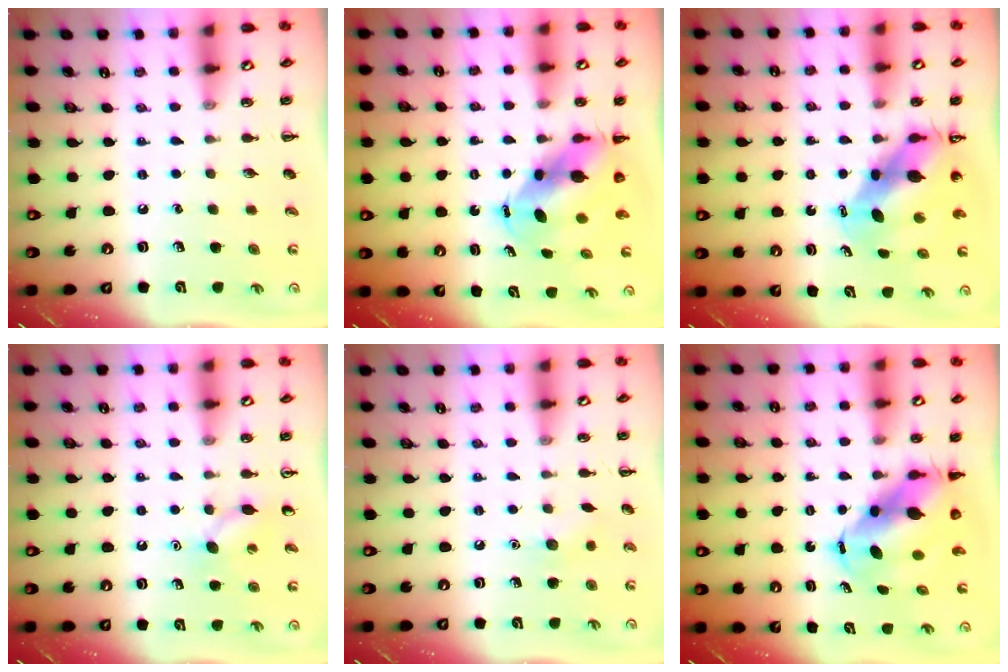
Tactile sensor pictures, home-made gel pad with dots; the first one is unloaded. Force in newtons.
{"total": 7.4, "press": 7.3, "slide": 1.6}
{"total": 7.3, "press": 7.1, "slide": 1.9}
{"total": 7.5, "press": 7.3, "slide": 2.0}
{"total": 6.4, "press": 6.2, "slide": 1.8}
{"total": 8.9, "press": 8.5, "slide": 2.5}